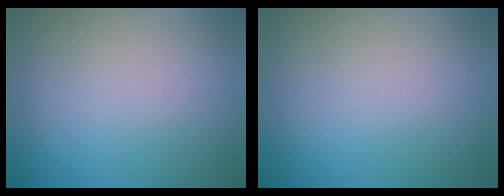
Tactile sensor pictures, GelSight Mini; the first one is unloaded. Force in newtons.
{"total": 0.0}